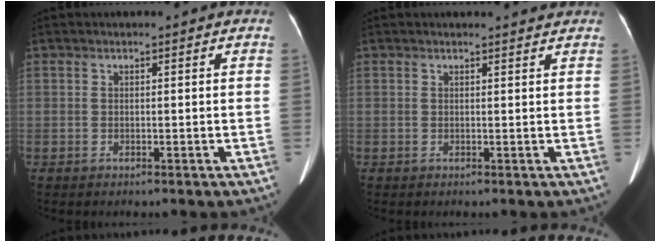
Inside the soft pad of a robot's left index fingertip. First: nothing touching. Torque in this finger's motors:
{"motor_torque": [0.17, -0.16, -0.06, -0.01]}